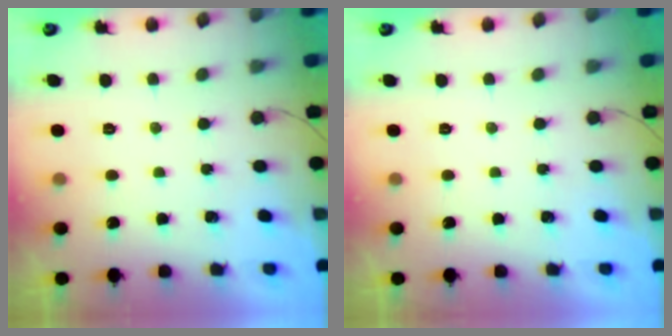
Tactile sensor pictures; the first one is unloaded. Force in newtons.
{"total": 0.0}